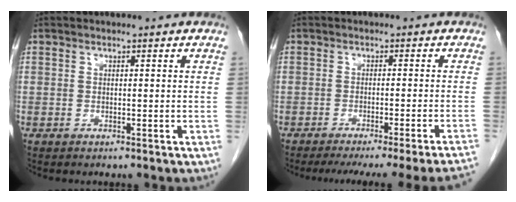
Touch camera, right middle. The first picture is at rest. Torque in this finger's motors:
{"motor_torque": [0.69, -0.69, 0.06, 0.06]}